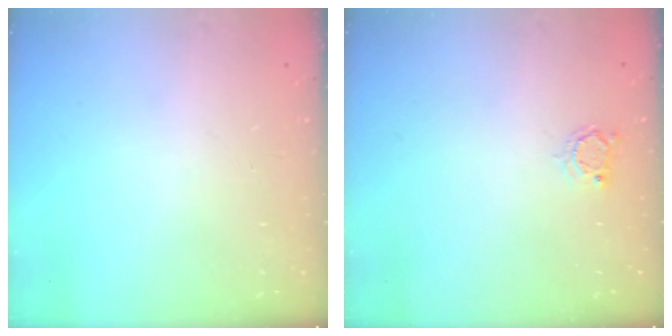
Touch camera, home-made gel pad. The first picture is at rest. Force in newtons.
{"total": 3.0, "press": 3.0, "slide": 0.4}